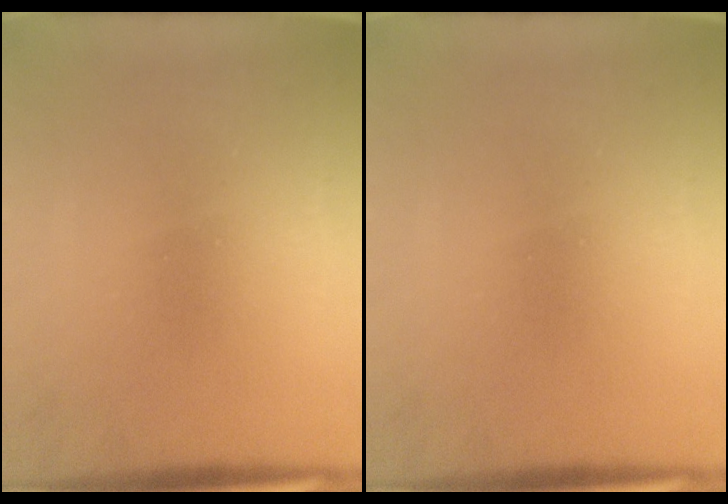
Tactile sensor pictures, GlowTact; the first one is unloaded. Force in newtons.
{"total": 0.0}